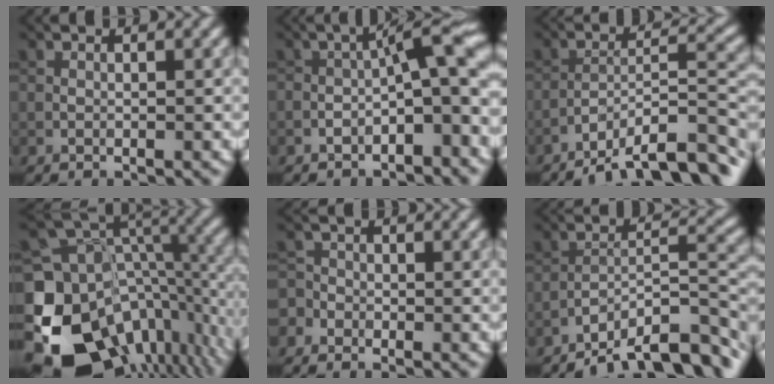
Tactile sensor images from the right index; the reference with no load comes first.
{"total": 5.6, "force": [-1.9, 1.7, 5.0], "torque": [-0.063, 0.020, -0.039]}
{"total": 10.1, "force": [-7.4, 2.6, 6.3], "torque": [-0.086, 0.010, -0.128]}
{"total": 16.7, "force": [-7.3, 12.0, 9.1], "torque": [-0.209, -0.017, -0.103]}
{"total": 1.9, "force": [-1.1, 1.5, 0.5], "torque": [-0.002, 0.008, -0.024]}
{"total": 9.2, "force": [-6.9, 2.5, 5.4], "torque": [-0.069, 0.007, -0.122]}